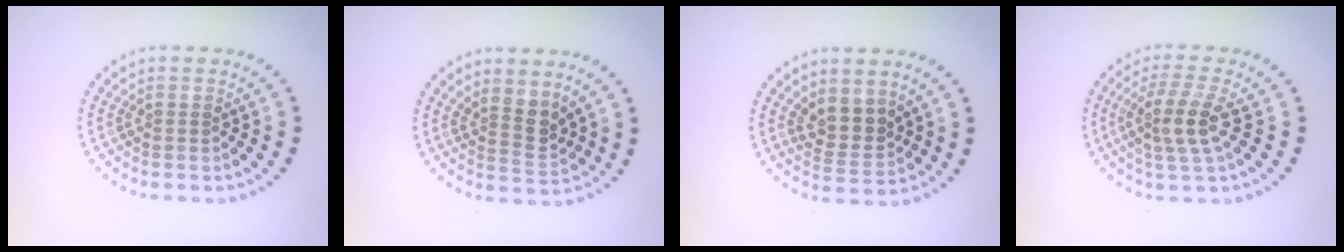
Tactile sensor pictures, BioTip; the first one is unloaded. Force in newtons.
{"total": 2.7, "press": 2.0, "slide": 1.7}
{"total": 2.9, "press": 2.3, "slide": 1.6}
{"total": 3.7, "press": 3.3, "slide": 1.7}